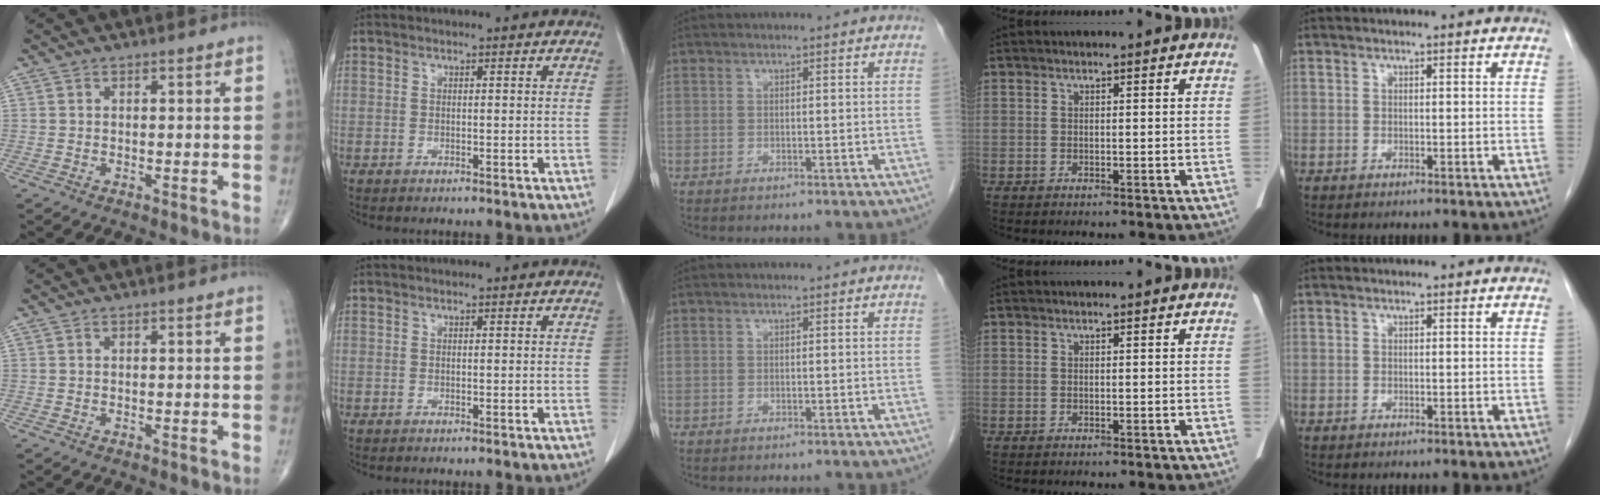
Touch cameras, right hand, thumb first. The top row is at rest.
{}